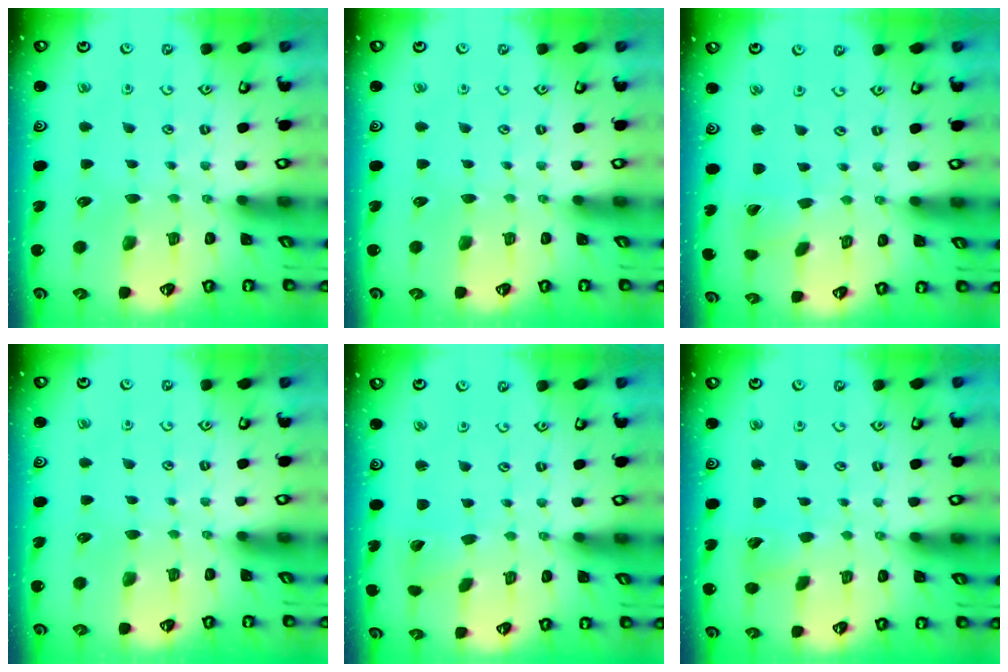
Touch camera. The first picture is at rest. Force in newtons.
{"total": 0.0}
{"total": 1.7, "press": 1.7, "slide": 0.0}
{"total": 0.0}
{"total": 2.2, "press": 2.2, "slide": 0.1}
{"total": 3.7, "press": 3.7, "slide": 0.3}